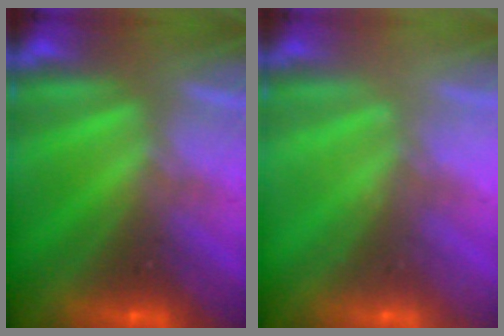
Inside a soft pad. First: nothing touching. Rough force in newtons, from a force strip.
{"total": 2.1}